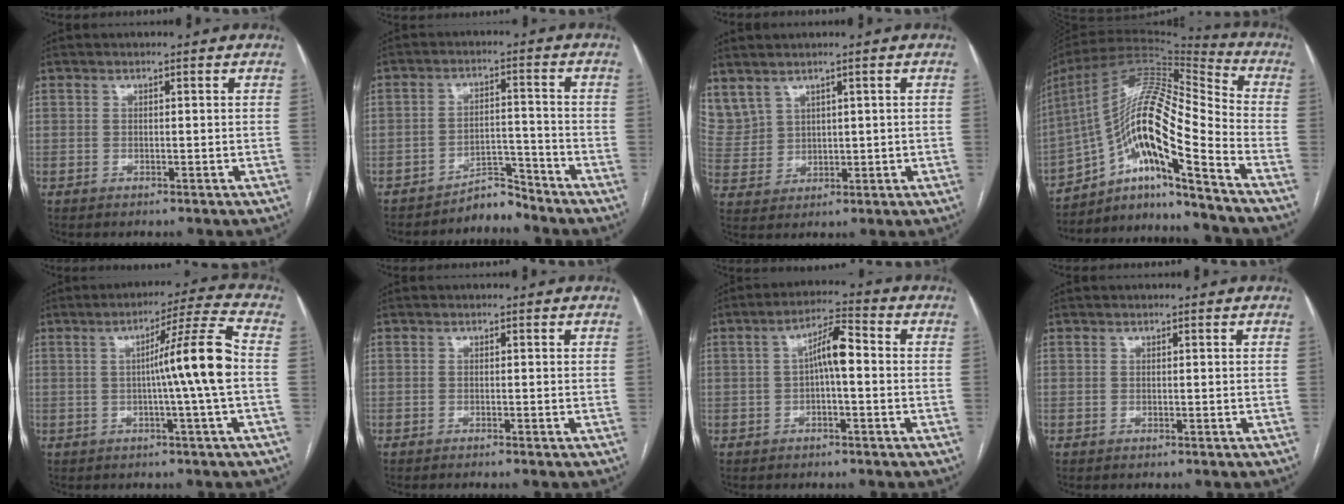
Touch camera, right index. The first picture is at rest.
{"total": 4.1, "force": [-4.1, 0.6, -0.4], "torque": [0.015, 0.013, -0.065]}
{"total": 8.9, "force": [5.5, 6.1, 3.3], "torque": [-0.104, 0.024, 0.139]}
{"total": 19.7, "force": [-10.6, 1.9, 16.5], "torque": [-0.320, 0.015, -0.184]}
{"total": 9.8, "force": [-0.5, -2.0, 9.6], "torque": [-0.145, 0.008, -0.004]}
{"total": 0.9, "force": [-0.7, -0.3, 0.4], "torque": [-0.005, 0.004, -0.013]}
{"total": 5.8, "force": [-0.1, 1.3, 5.6], "torque": [-0.097, 0.023, -0.003]}
{"total": 0.0}